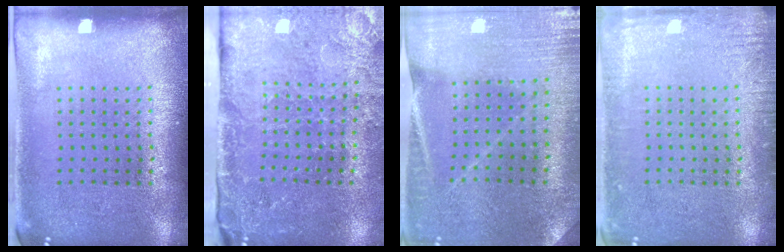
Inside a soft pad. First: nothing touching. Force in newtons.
{"total": 3.3, "press": 3.2, "slide": 0.7}
{"total": 0.9, "press": 0.9, "slide": 0.1}
{"total": 2.3, "press": 2.2, "slide": 0.3}